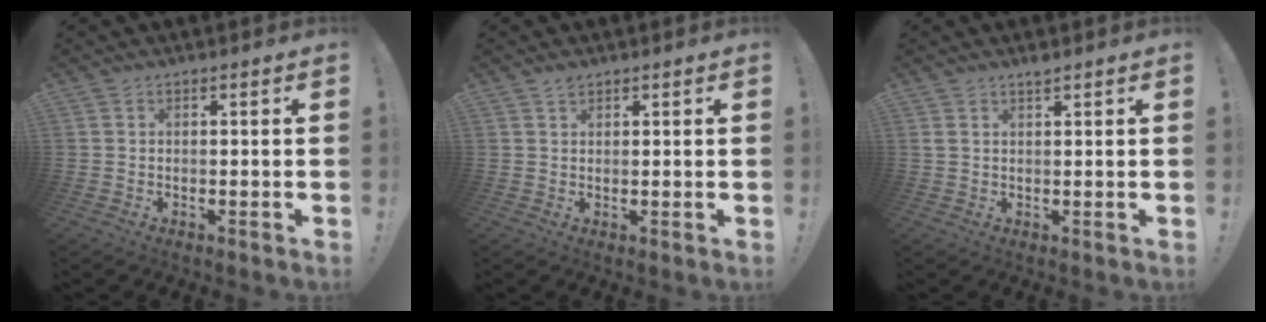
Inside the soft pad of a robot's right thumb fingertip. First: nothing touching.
{"total": 1.5, "force": [1.2, 0.6, 0.7], "torque": [-0.002, -0.005, 0.020]}
{"total": 1.3, "force": [1.2, 0.0, 0.6], "torque": [-0.007, -0.008, 0.021]}